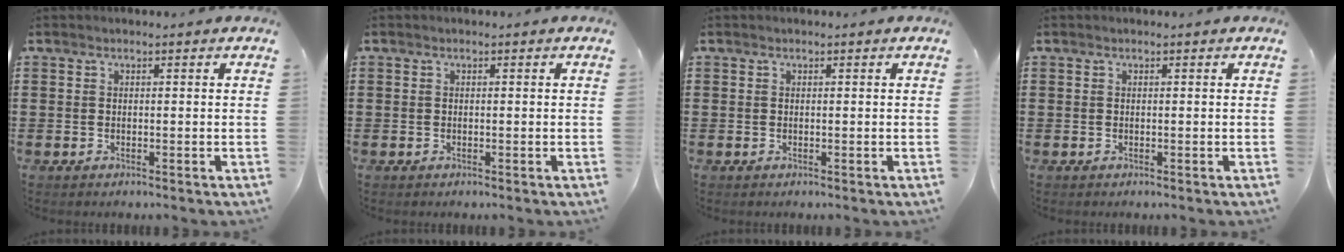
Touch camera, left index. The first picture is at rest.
{"total": 0.0}
{"total": 0.0}
{"total": 0.0}